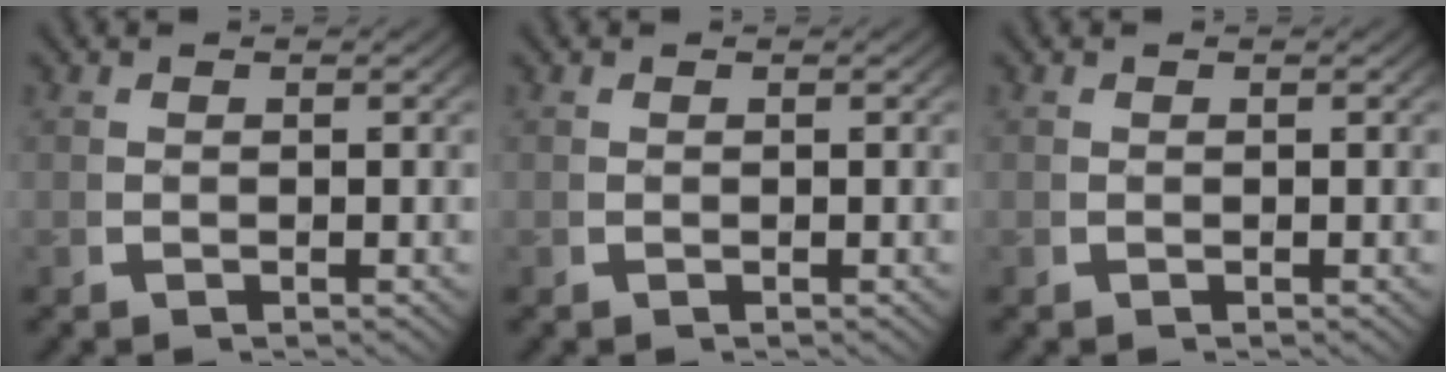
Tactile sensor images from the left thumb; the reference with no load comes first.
{"total": 0.0}
{"total": 0.0}